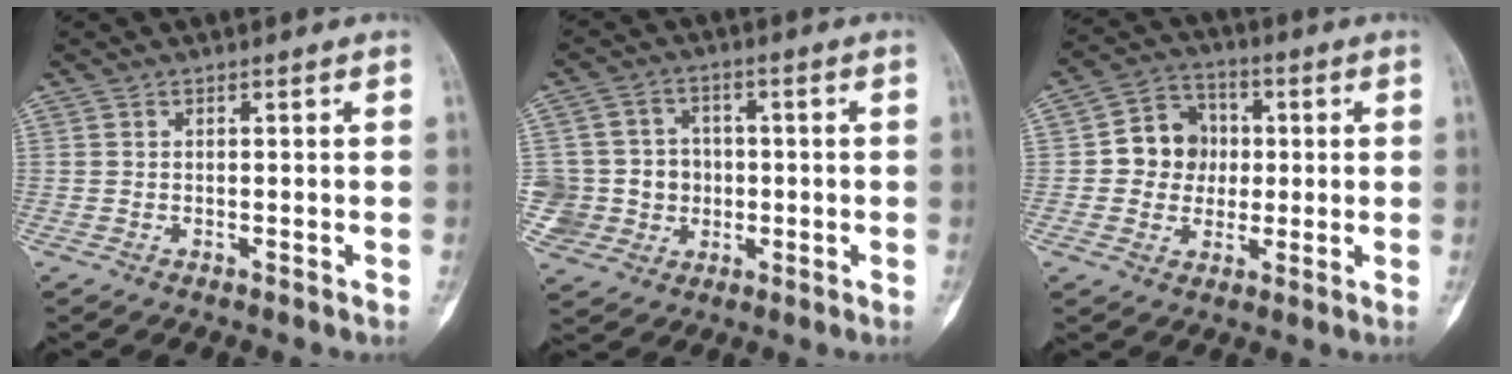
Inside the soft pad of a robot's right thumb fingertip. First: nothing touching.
{"total": 9.7, "force": [-0.5, 9.5, 1.9], "torque": [-0.002, 0.022, -0.003]}
{"total": 9.4, "force": [0.2, 8.6, 3.9], "torque": [-0.020, 0.017, -0.006]}